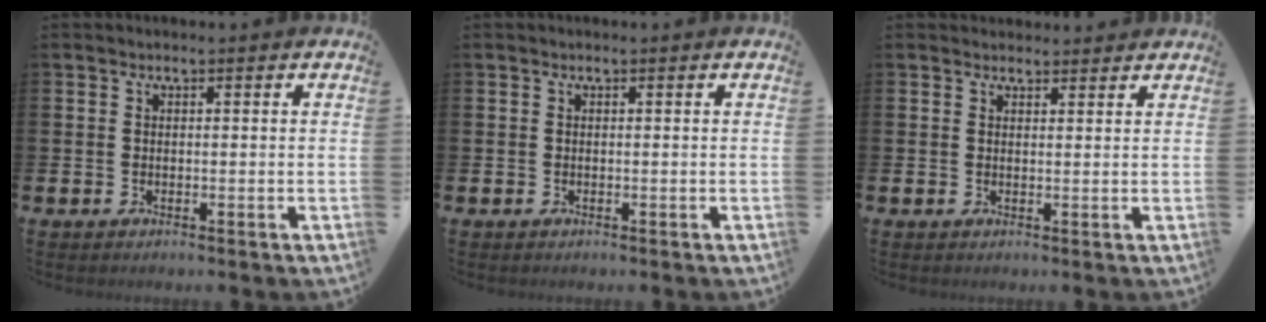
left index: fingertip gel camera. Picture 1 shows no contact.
{"total": 0.0}
{"total": 1.9, "force": [1.8, 0.5, -0.1], "torque": [0.010, -0.006, 0.031]}